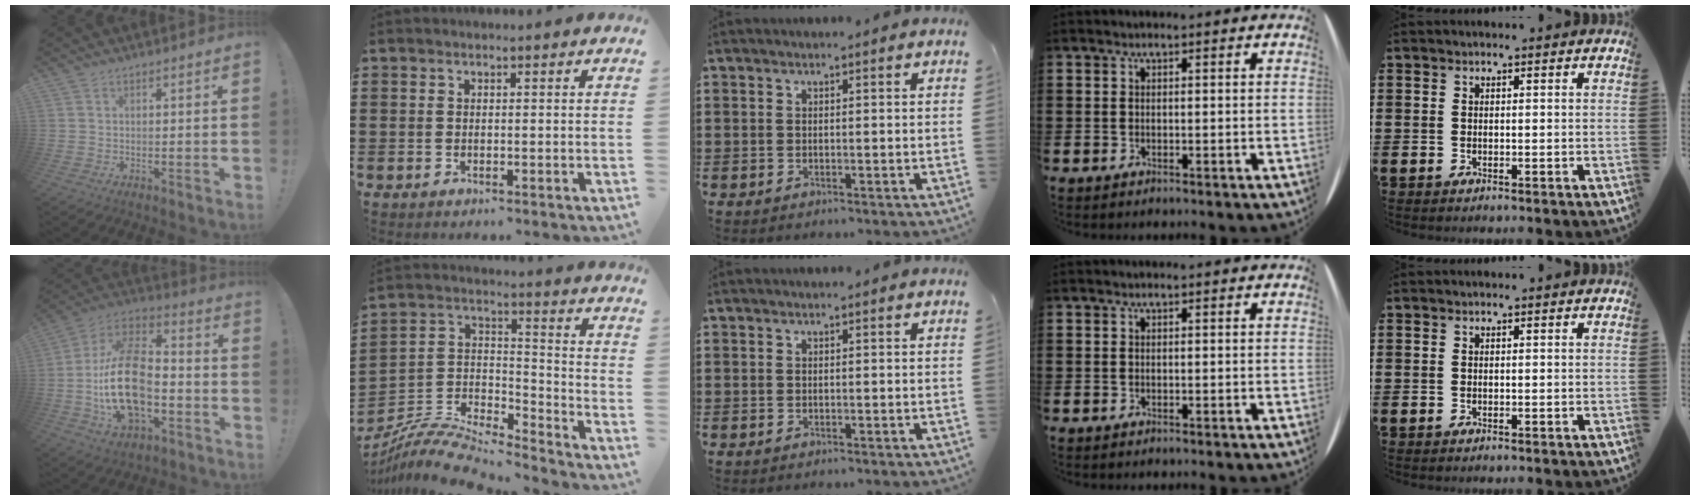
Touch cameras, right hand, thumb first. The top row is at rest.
{"thumb": {"total": 23.1, "force": [-4.4, 13.9, 17.9], "torque": [-0.326, 0.029, -0.067]}, "index": {"total": 9.1, "force": [-8.6, 1.8, 2.6], "torque": [-0.050, 0.016, -0.171]}}